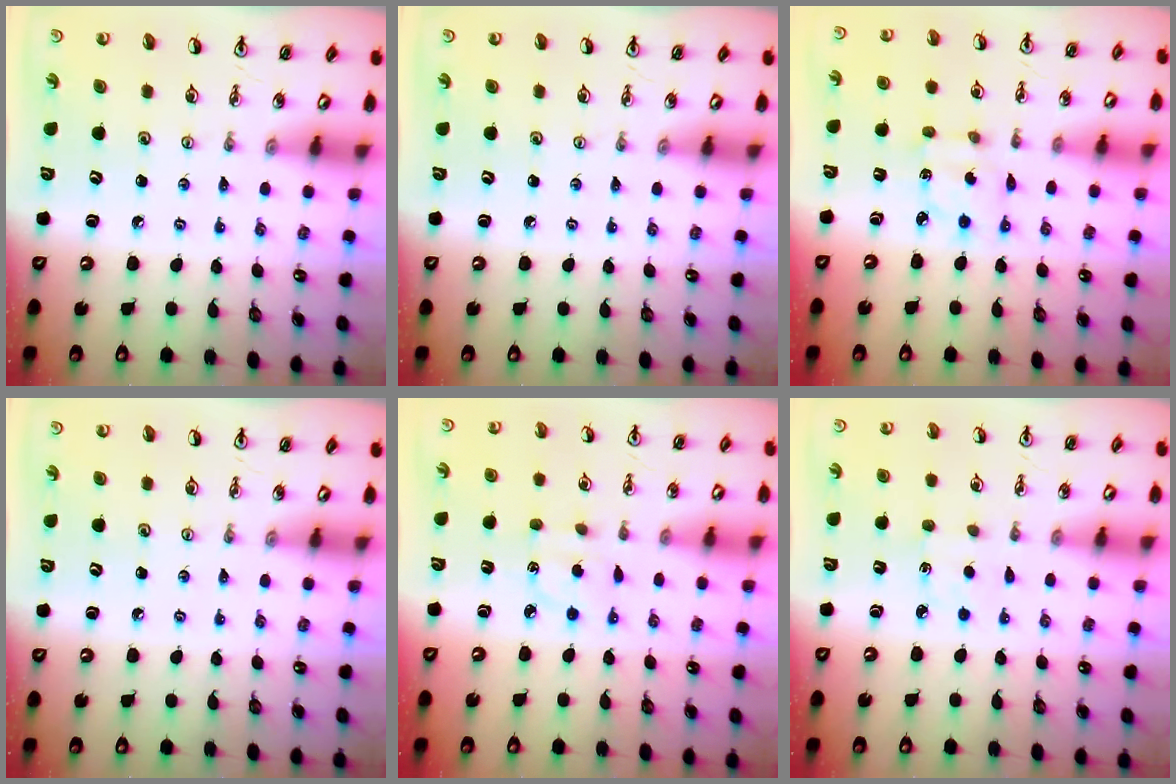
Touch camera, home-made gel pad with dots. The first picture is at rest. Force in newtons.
{"total": 0.0}
{"total": 2.7, "press": 2.7, "slide": 0.2}
{"total": 0.0}
{"total": 2.8, "press": 2.6, "slide": 0.8}
{"total": 2.4, "press": 2.3, "slide": 0.3}